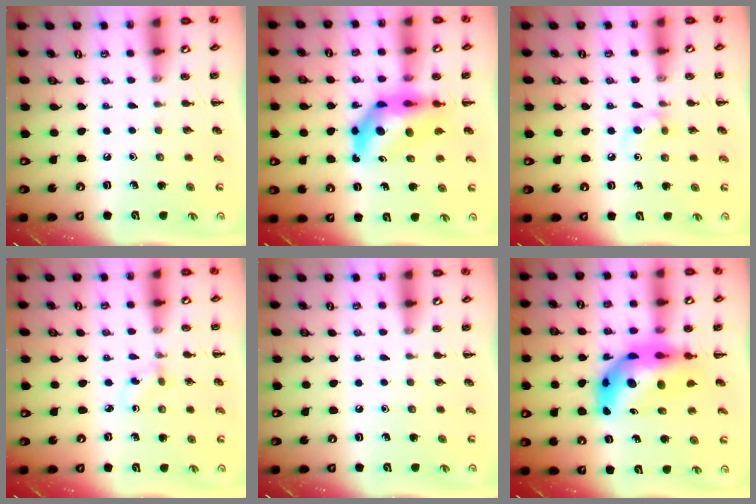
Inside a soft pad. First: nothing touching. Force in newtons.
{"total": 10.3, "press": 9.8, "slide": 3.2}
{"total": 4.5, "press": 4.2, "slide": 1.5}
{"total": 1.2, "press": 1.0, "slide": 0.7}
{"total": 0.0}
{"total": 12.6, "press": 11.9, "slide": 4.1}